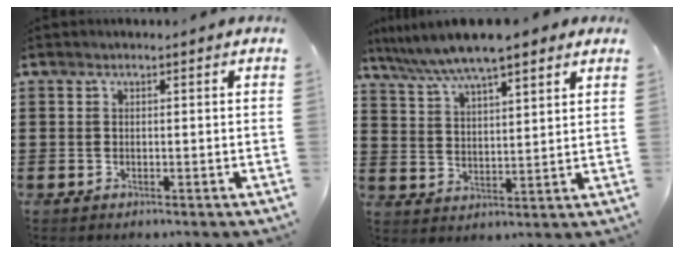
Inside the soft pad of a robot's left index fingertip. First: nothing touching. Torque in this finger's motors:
{"motor_torque": [1.04, -1.10, 1.05, 0.21]}